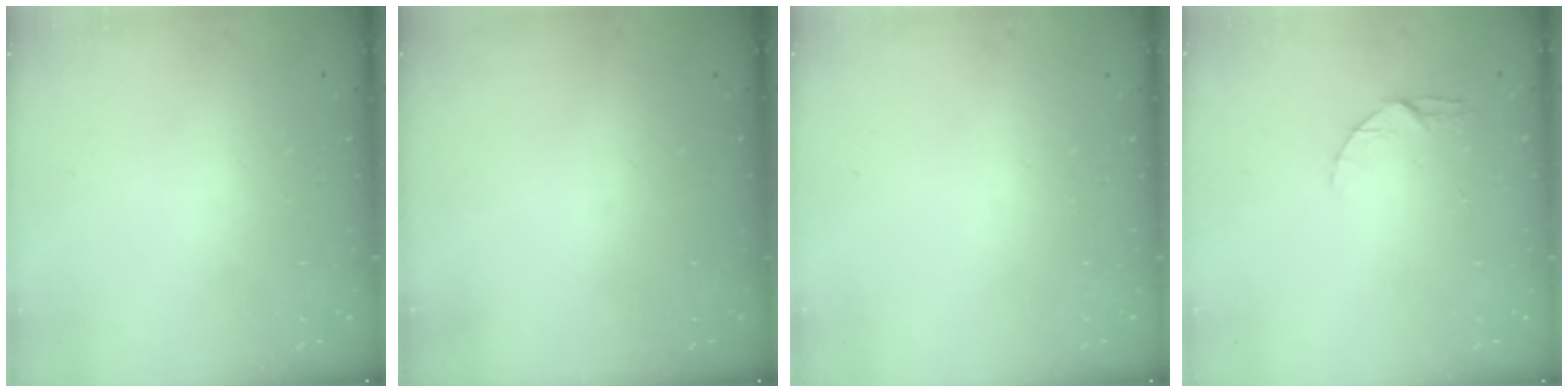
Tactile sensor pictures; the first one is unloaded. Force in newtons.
{"total": 0.0}
{"total": 0.0}
{"total": 4.0, "press": 3.9, "slide": 0.4}